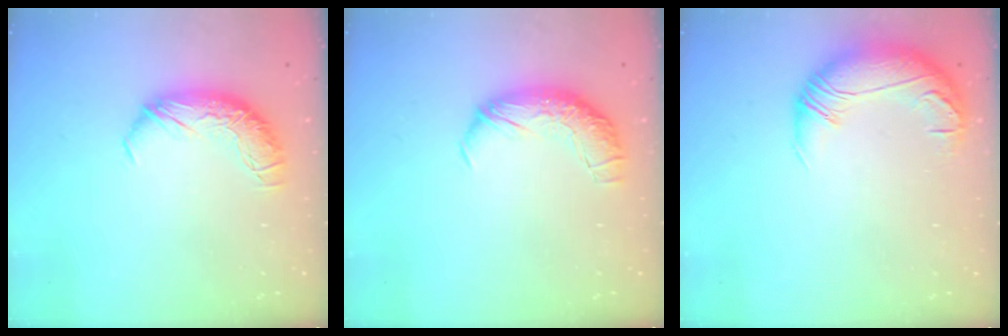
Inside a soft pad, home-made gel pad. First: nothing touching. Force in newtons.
{"total": 2.4, "press": 1.1, "slide": 2.2}
{"total": 3.3, "press": 0.6, "slide": 3.3}